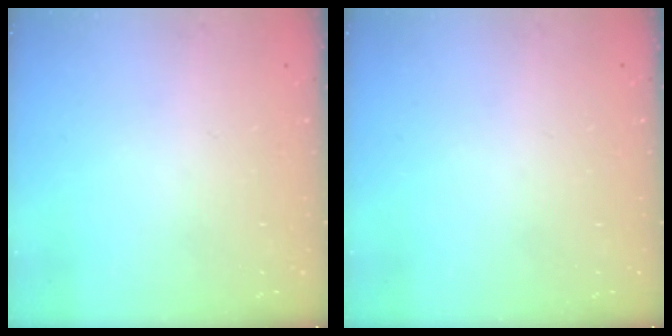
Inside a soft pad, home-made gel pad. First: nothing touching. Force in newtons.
{"total": 0.0}